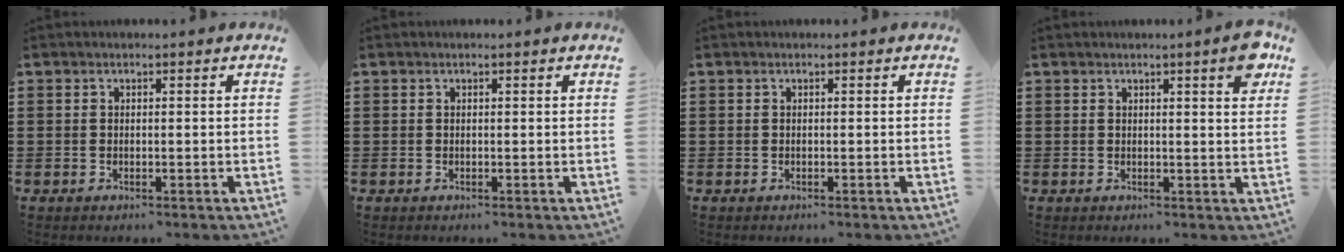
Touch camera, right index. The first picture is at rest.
{"total": 0.0}
{"total": 0.0}
{"total": 3.5, "force": [2.1, 0.4, 2.8], "torque": [-0.043, -0.001, 0.031]}